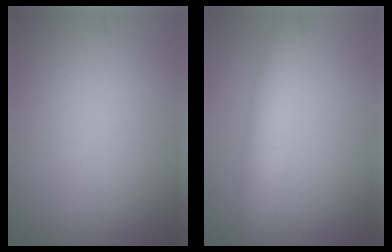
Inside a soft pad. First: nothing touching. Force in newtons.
{"total": 3.0, "press": 3.0, "slide": 0.1}